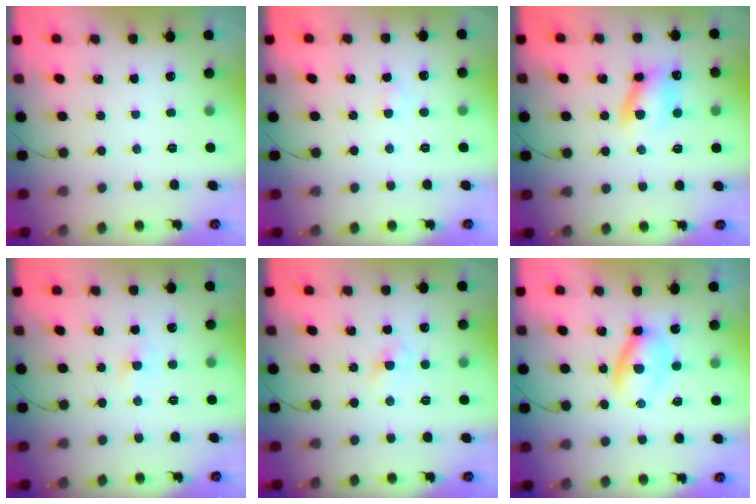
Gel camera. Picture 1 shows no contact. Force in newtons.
{"total": 1.5, "press": 1.2, "slide": 0.8}
{"total": 9.8, "press": 9.7, "slide": 1.5}
{"total": 2.2, "press": 2.1, "slide": 0.8}
{"total": 1.9, "press": 1.7, "slide": 0.8}
{"total": 5.0, "press": 4.9, "slide": 1.0}